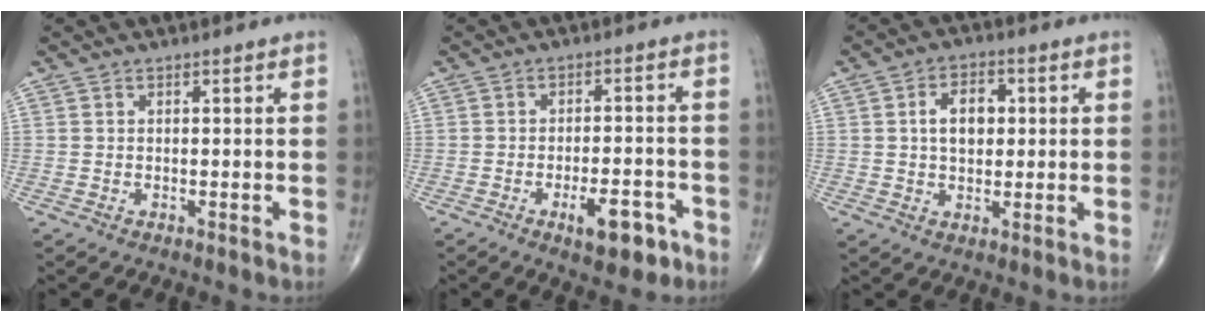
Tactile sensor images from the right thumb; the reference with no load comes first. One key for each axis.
{"total": 7.8, "fx": -4.0, "fy": 3.2, "fz": 5.9, "tx": -0.076, "ty": 0.022, "tz": -0.054}
{"total": 6.9, "fx": 1.1, "fy": 4.5, "fz": 5.1, "tx": -0.064, "ty": 0.009, "tz": 0.015}